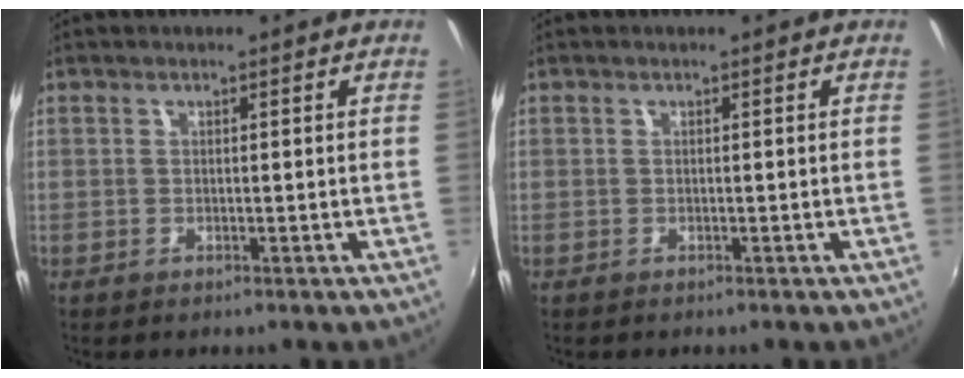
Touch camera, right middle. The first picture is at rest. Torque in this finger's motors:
{"motor_torque": [-0.02, -0.27, 0.04, 0.00]}